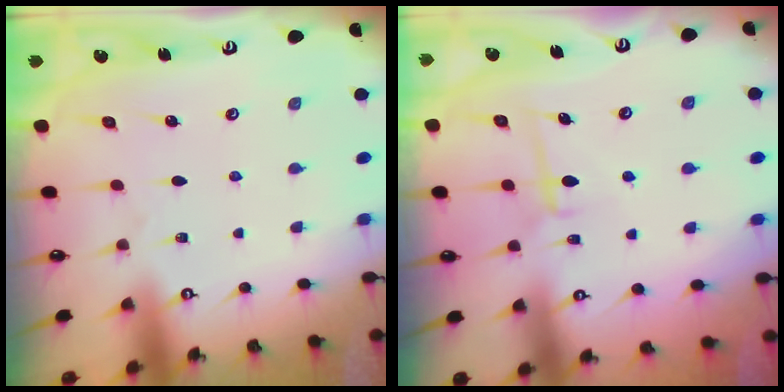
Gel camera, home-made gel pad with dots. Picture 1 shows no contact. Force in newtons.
{"total": 6.6, "press": 6.5, "slide": 1.0}